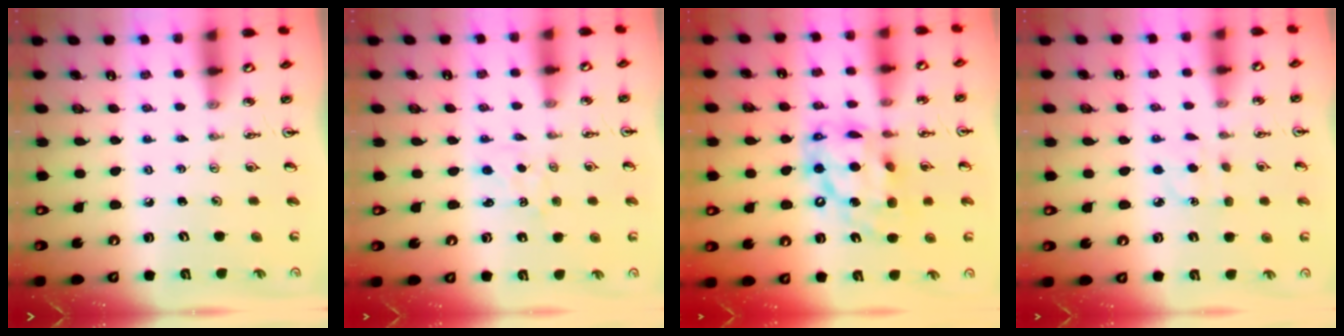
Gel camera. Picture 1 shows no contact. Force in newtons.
{"total": 1.2, "press": 1.1, "slide": 0.2}
{"total": 15.2, "press": 15.1, "slide": 1.4}
{"total": 3.8, "press": 3.8, "slide": 0.4}